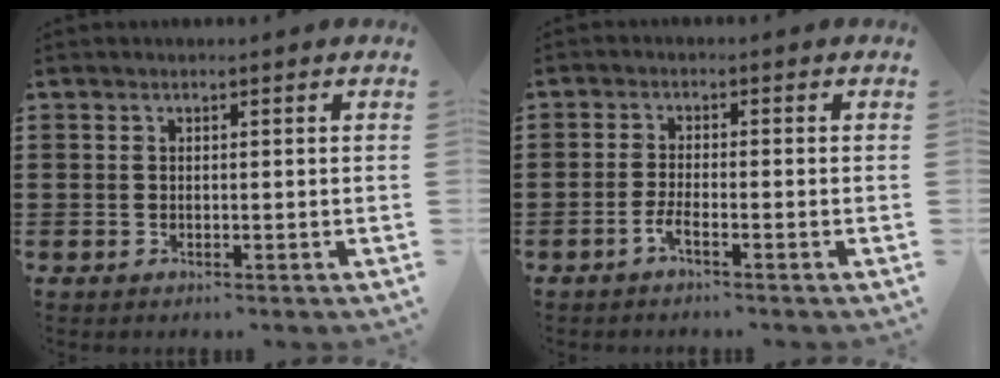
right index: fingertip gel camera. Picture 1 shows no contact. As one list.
[{"total": 2.3, "force": [-1.6, -0.1, 1.6], "torque": [-0.037, -0.004, -0.032]}]